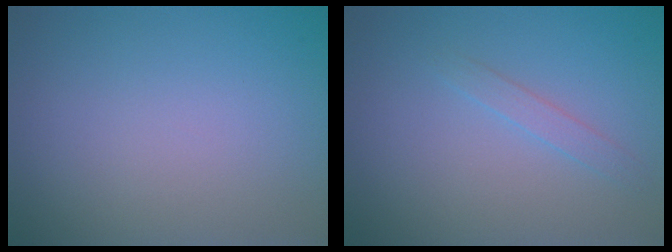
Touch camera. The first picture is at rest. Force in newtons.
{"total": 1.2, "press": 1.2, "slide": 0.1}